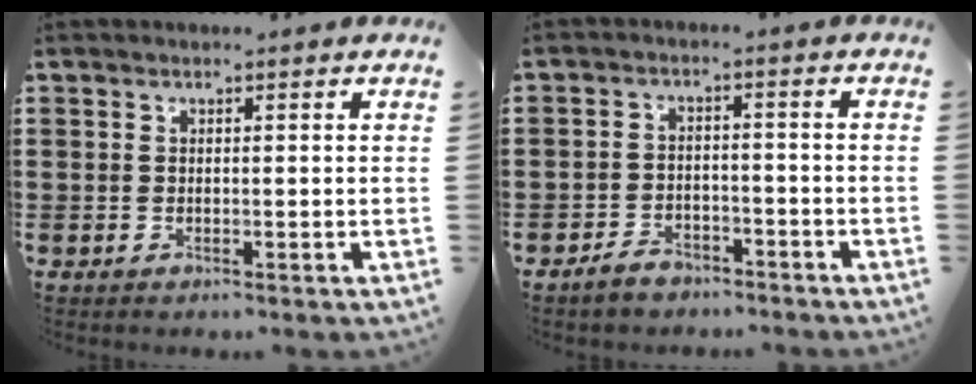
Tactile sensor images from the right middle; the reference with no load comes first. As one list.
[{"total": 3.1, "force": [-2.8, 1.0, 0.6], "torque": [-0.014, 0.007, -0.057]}]